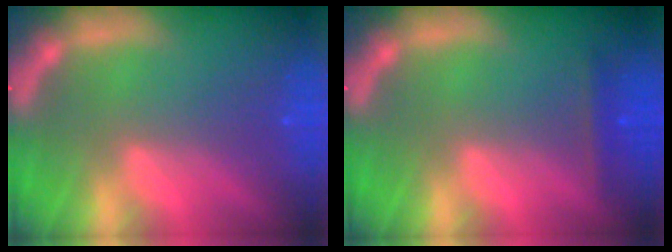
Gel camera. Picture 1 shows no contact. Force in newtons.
{"total": 1.4}